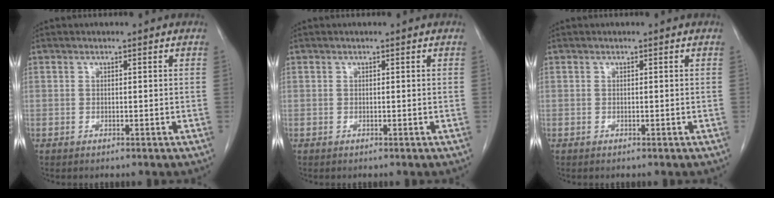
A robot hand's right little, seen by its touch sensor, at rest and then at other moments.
{"total": 0.0}
{"total": 0.0}